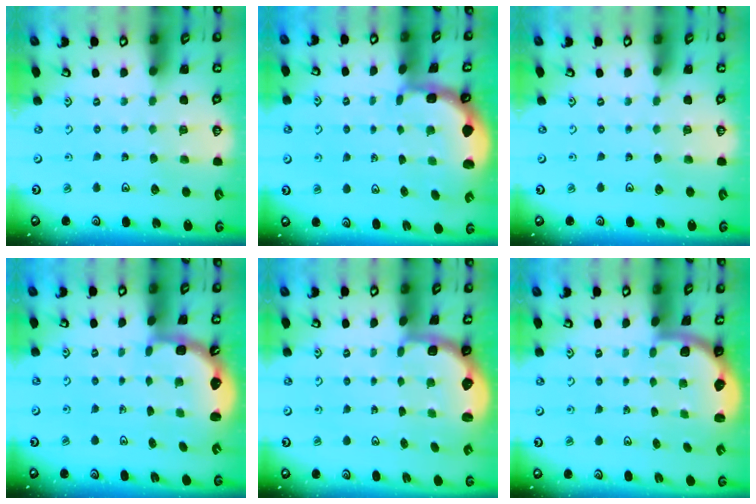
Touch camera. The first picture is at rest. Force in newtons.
{"total": 1.7, "press": 1.5, "slide": 0.7}
{"total": 0.0}
{"total": 2.5, "press": 2.1, "slide": 1.3}
{"total": 2.6, "press": 2.0, "slide": 1.7}
{"total": 2.1, "press": 2.0, "slide": 0.8}